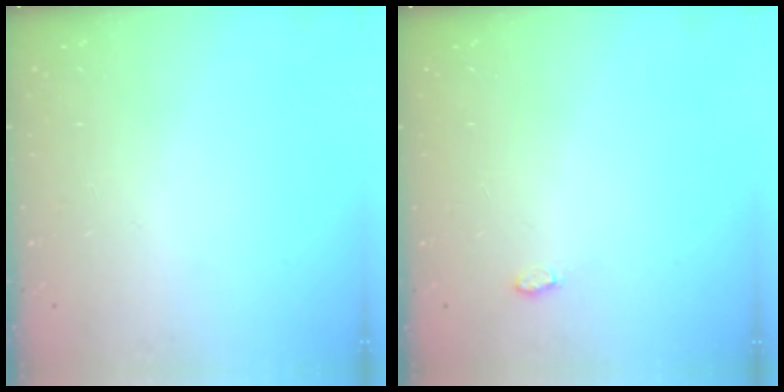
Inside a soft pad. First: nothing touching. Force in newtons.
{"total": 3.5, "press": 3.5, "slide": 0.5}